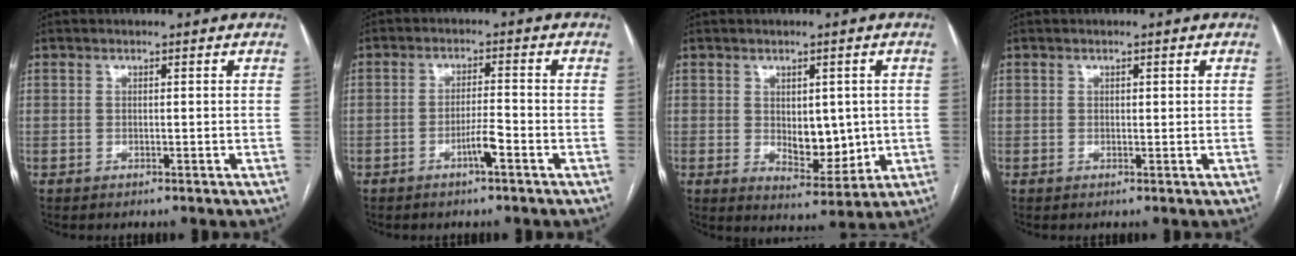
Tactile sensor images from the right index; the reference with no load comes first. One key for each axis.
{"total": 3.7, "fx": -2.0, "fy": 0.1, "fz": 3.2, "tx": -0.057, "ty": -0.002, "tz": -0.036}
{"total": 7.1, "fx": 0.1, "fy": 3.8, "fz": 6.1, "tx": -0.086, "ty": -0.006, "tz": 0.016}
{"total": 0.5, "fx": 0.3, "fy": 0.2, "fz": 0.3, "tx": -0.002, "ty": 0.000, "tz": 0.004}